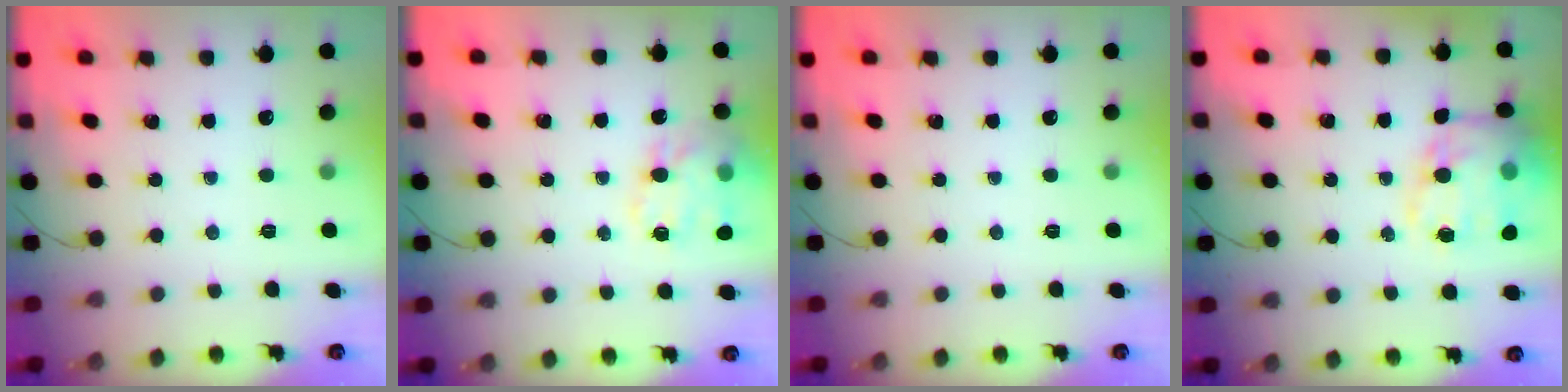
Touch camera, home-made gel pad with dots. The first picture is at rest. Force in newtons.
{"total": 17.1, "press": 16.9, "slide": 2.7}
{"total": 0.0}
{"total": 16.8, "press": 16.4, "slide": 3.2}